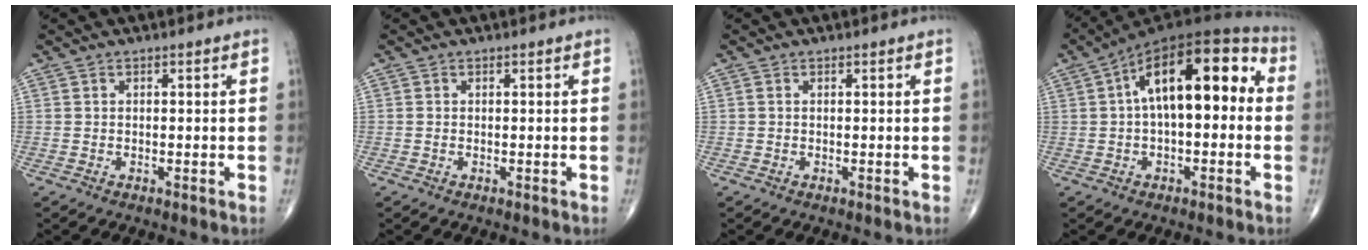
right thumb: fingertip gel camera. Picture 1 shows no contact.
{"total": 0.0}
{"total": 0.0}
{"total": 18.4, "force": [2.4, 8.6, 16.1], "torque": [-0.227, 0.046, 0.023]}